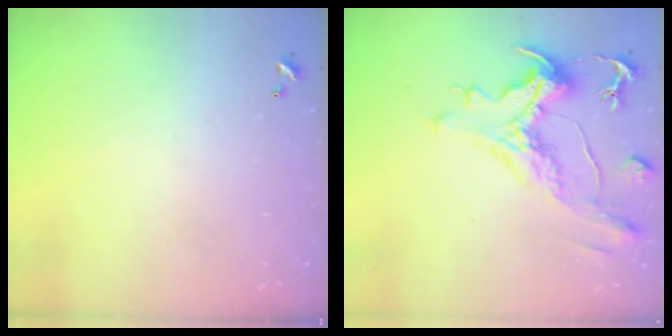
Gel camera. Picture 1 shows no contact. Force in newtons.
{"total": 1.9, "press": 0.9, "slide": 1.7}